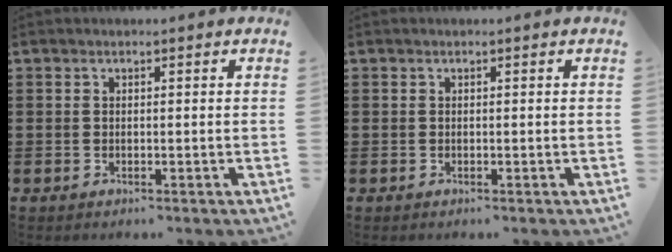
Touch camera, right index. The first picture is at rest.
{"total": 0.0}